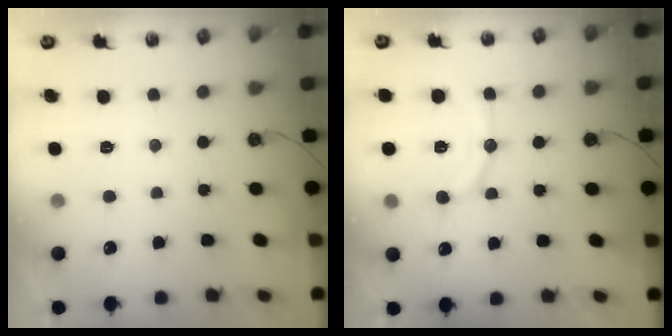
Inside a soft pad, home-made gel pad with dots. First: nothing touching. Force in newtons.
{"total": 11.3, "press": 11.0, "slide": 2.3}